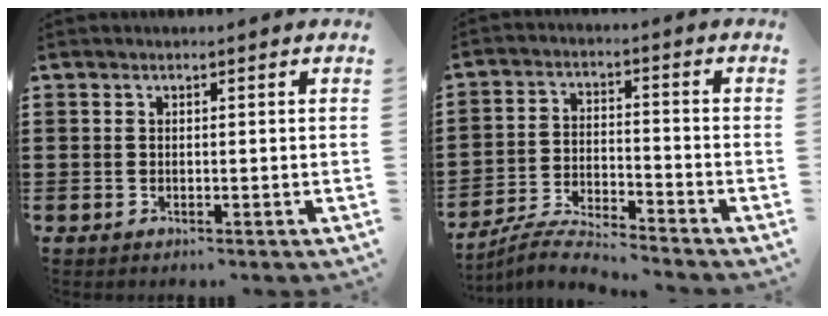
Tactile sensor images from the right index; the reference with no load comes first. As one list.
[{"total": 5.4, "force": [-5.3, -0.1, 1.1], "torque": [-0.034, -0.003, -0.107]}]